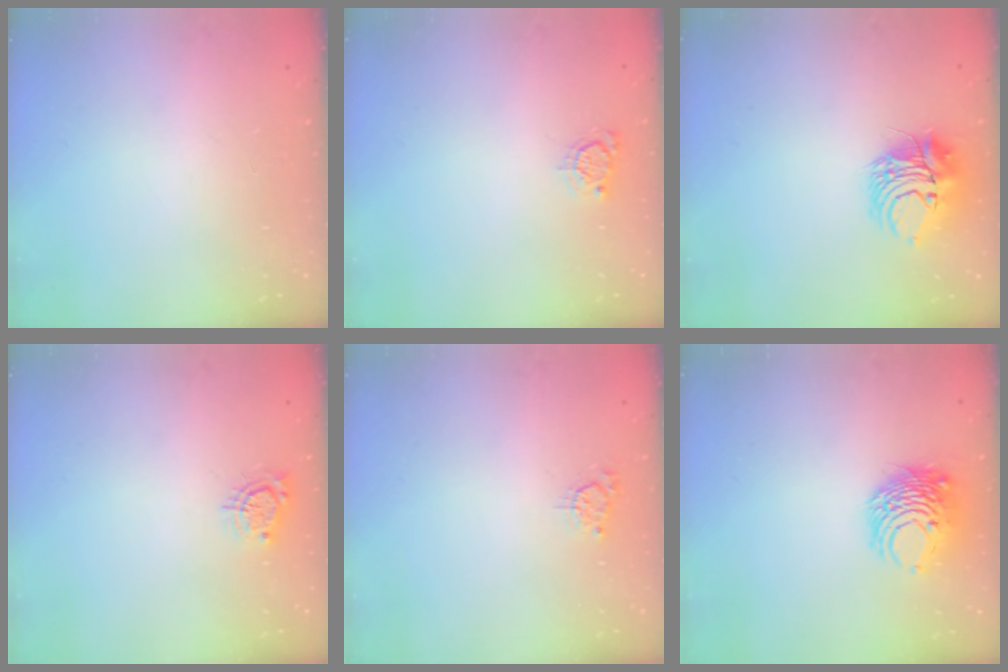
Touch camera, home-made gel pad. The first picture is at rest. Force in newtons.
{"total": 3.2, "press": 3.2, "slide": 0.4}
{"total": 9.4, "press": 9.2, "slide": 1.6}
{"total": 4.9, "press": 4.9, "slide": 0.4}
{"total": 2.9, "press": 2.9, "slide": 0.3}
{"total": 8.4, "press": 8.4, "slide": 0.3}